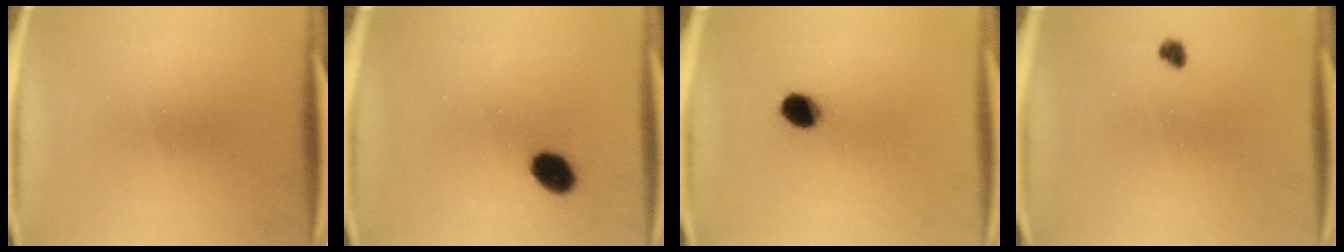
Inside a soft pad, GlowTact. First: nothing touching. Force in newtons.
{"total": 5.8}
{"total": 5.5}
{"total": 1.7}